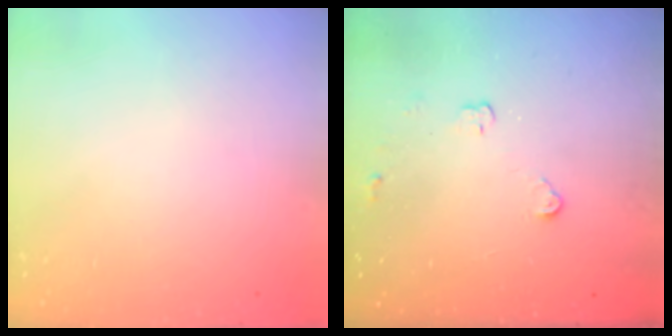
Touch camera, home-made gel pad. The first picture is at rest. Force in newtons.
{"total": 2.9, "press": 2.9, "slide": 0.4}